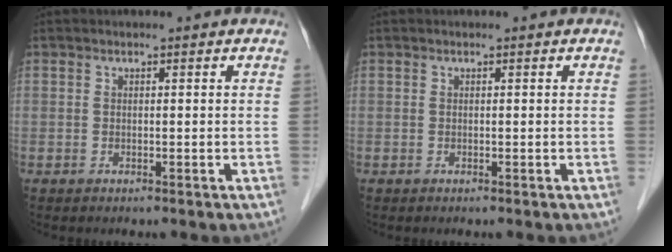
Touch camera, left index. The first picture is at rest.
{"total": 0.0}